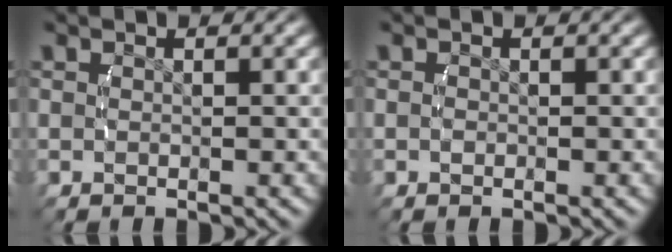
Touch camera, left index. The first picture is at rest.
{"total": 0.0}